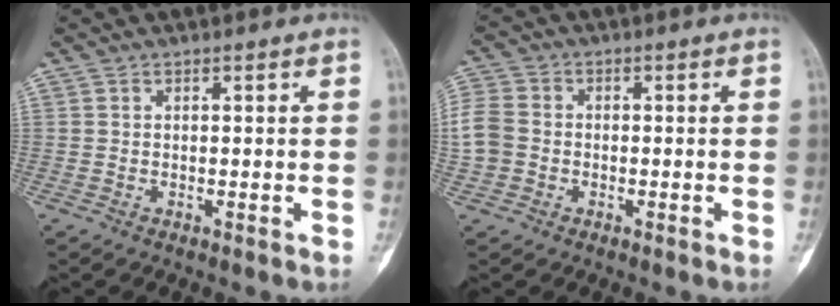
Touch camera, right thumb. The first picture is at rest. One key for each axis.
{"total": 7.1, "fx": -1.0, "fy": 6.1, "fz": 3.6, "tx": -0.085, "ty": 0.017, "tz": -0.026}